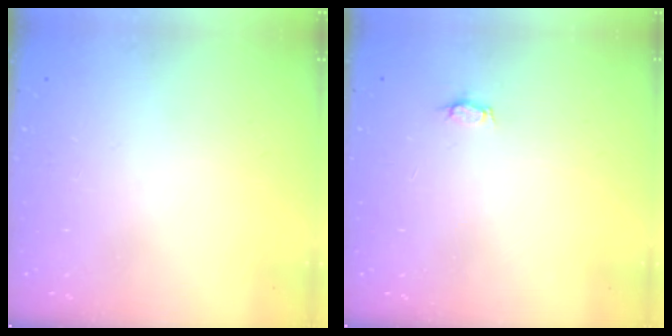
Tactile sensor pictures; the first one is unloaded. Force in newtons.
{"total": 2.8, "press": 2.8, "slide": 0.3}